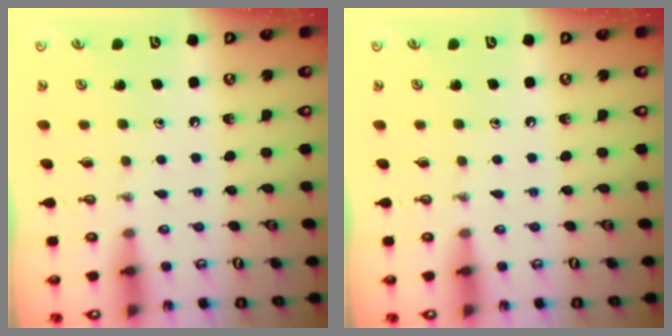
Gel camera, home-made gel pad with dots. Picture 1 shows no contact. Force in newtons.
{"total": 0.0}